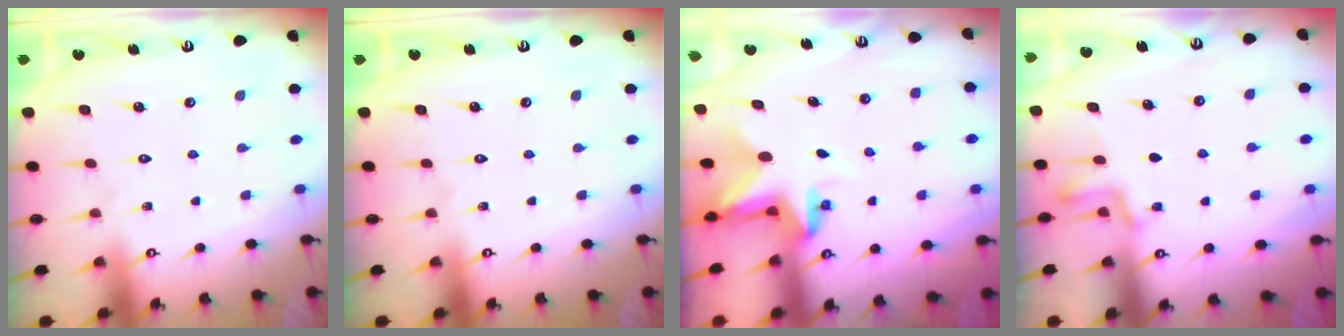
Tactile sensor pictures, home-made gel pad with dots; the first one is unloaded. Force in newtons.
{"total": 0.0}
{"total": 2.8, "press": 2.8, "slide": 0.2}
{"total": 3.2, "press": 3.2, "slide": 0.6}